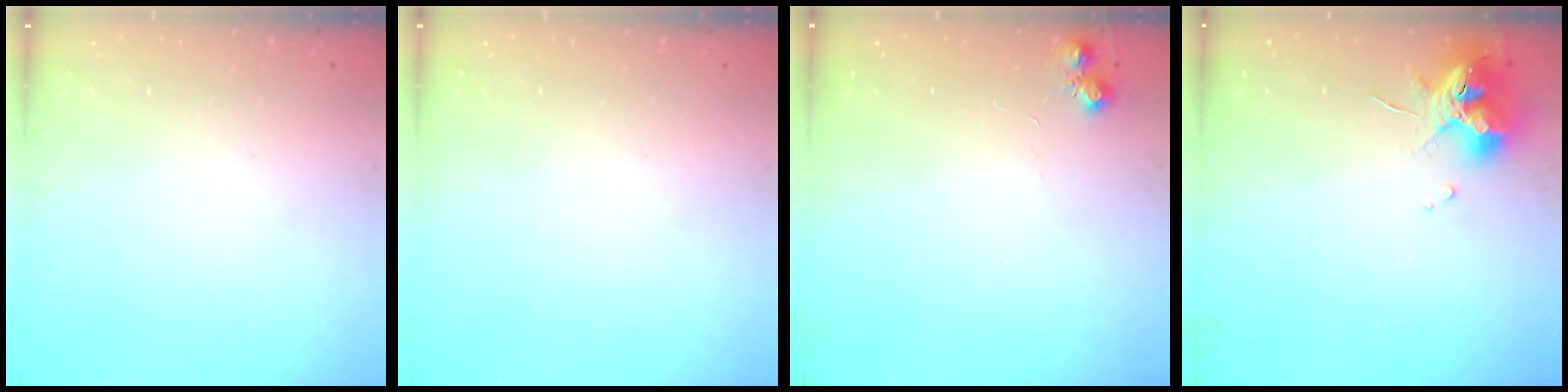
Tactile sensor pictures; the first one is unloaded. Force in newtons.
{"total": 0.0}
{"total": 6.3, "press": 6.3, "slide": 0.9}
{"total": 12.8, "press": 12.8, "slide": 1.0}